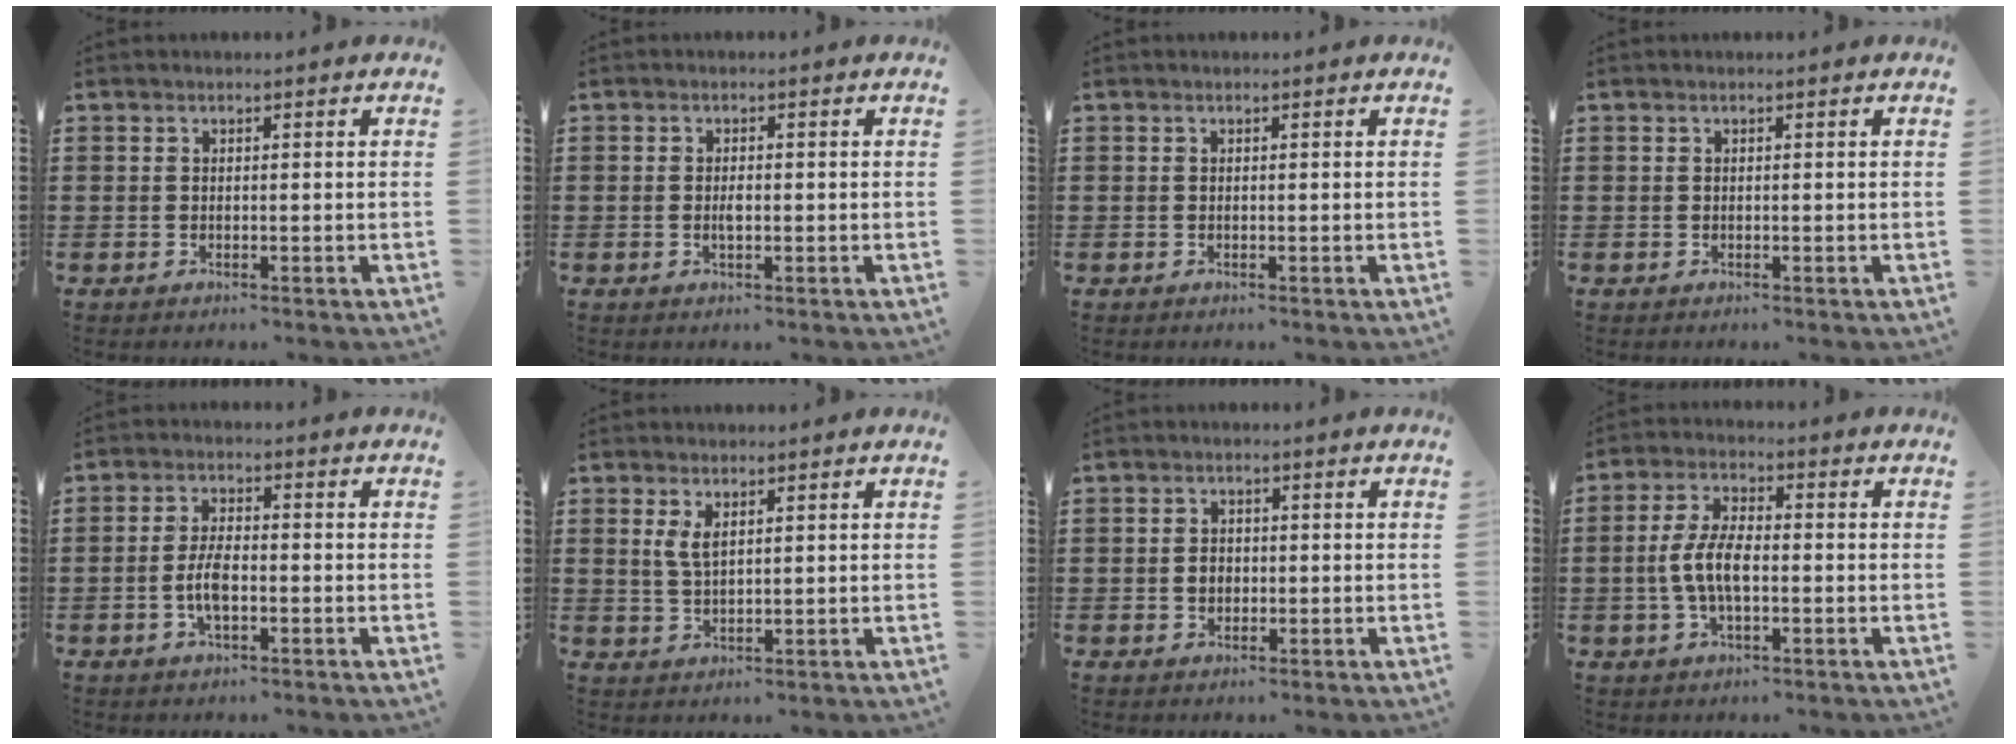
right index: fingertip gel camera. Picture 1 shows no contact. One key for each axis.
{"total": 1.7, "fx": -0.2, "fy": 0.6, "fz": 1.6, "tx": -0.038, "ty": -0.002, "tz": -0.006}
{"total": 0.0}
{"total": 0.0}
{"total": 4.6, "fx": -1.2, "fy": 1.7, "fz": 4.1, "tx": -0.094, "ty": -0.002, "tz": -0.027}
{"total": 2.7, "fx": 1.2, "fy": 1.0, "fz": 2.3, "tx": -0.048, "ty": 0.004, "tz": 0.020}
{"total": 2.0, "fx": -0.3, "fy": 1.5, "fz": 1.3, "tx": -0.029, "ty": 0.005, "tz": -0.007}
{"total": 6.5, "fx": -1.1, "fy": 2.7, "fz": 5.8, "tx": -0.136, "ty": -0.005, "tz": -0.029}